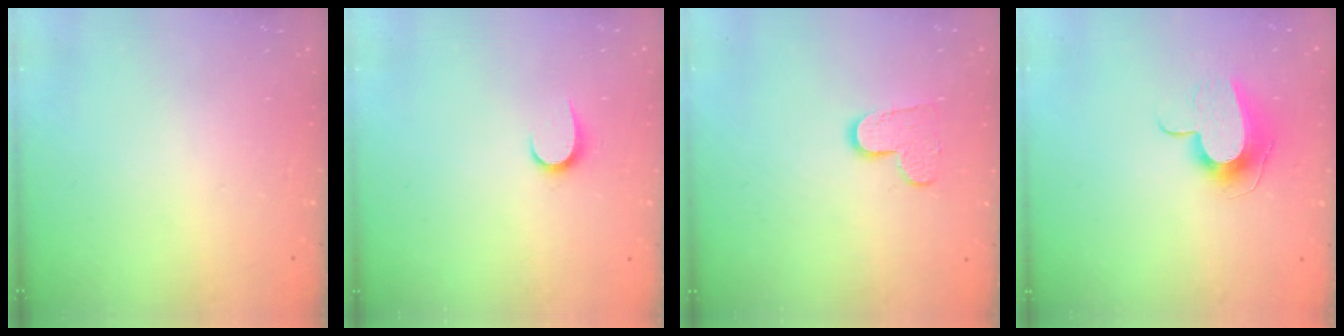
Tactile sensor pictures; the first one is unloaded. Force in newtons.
{"total": 5.7, "press": 5.7, "slide": 0.6}
{"total": 8.3, "press": 8.2, "slide": 0.5}
{"total": 11.2, "press": 11.1, "slide": 0.5}